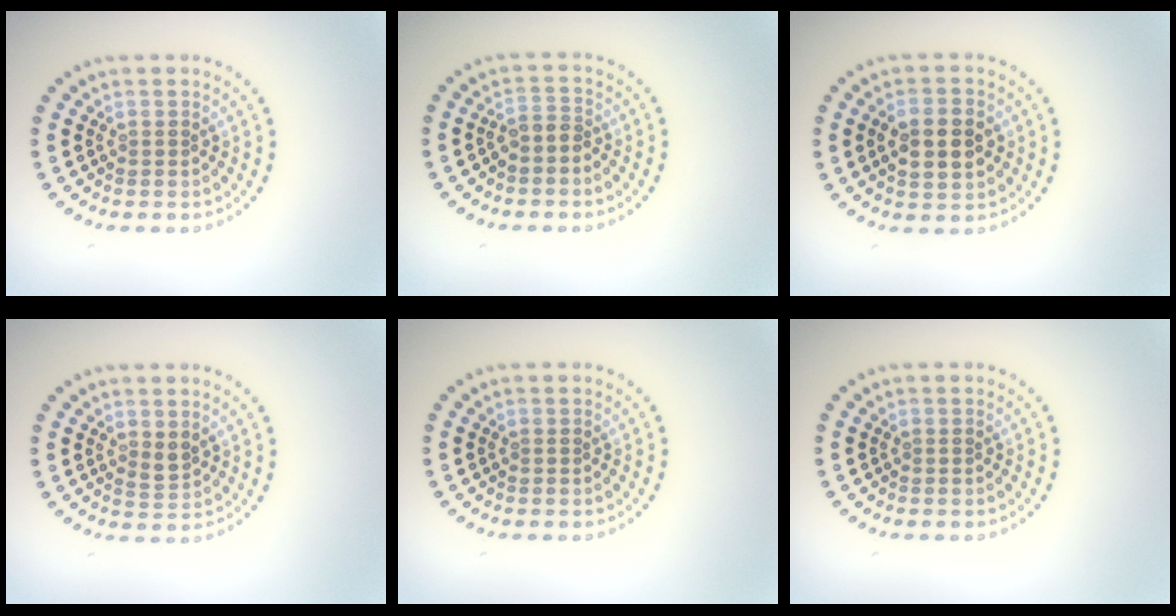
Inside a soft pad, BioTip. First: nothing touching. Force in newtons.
{"total": 1.8, "press": 1.5, "slide": 1.1}
{"total": 4.5, "press": 4.5, "slide": 0.2}
{"total": 1.3, "press": 1.2, "slide": 0.6}
{"total": 0.0}
{"total": 0.0}